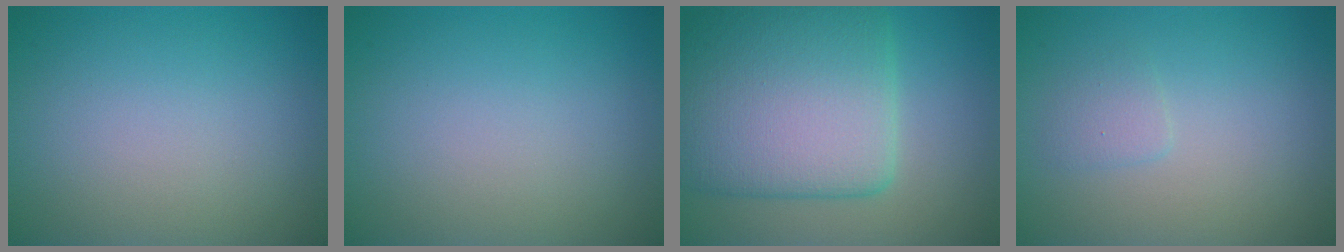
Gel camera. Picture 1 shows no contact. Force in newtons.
{"total": 0.0}
{"total": 10.0, "press": 10.0, "slide": 0.3}
{"total": 1.1, "press": 1.1, "slide": 0.1}